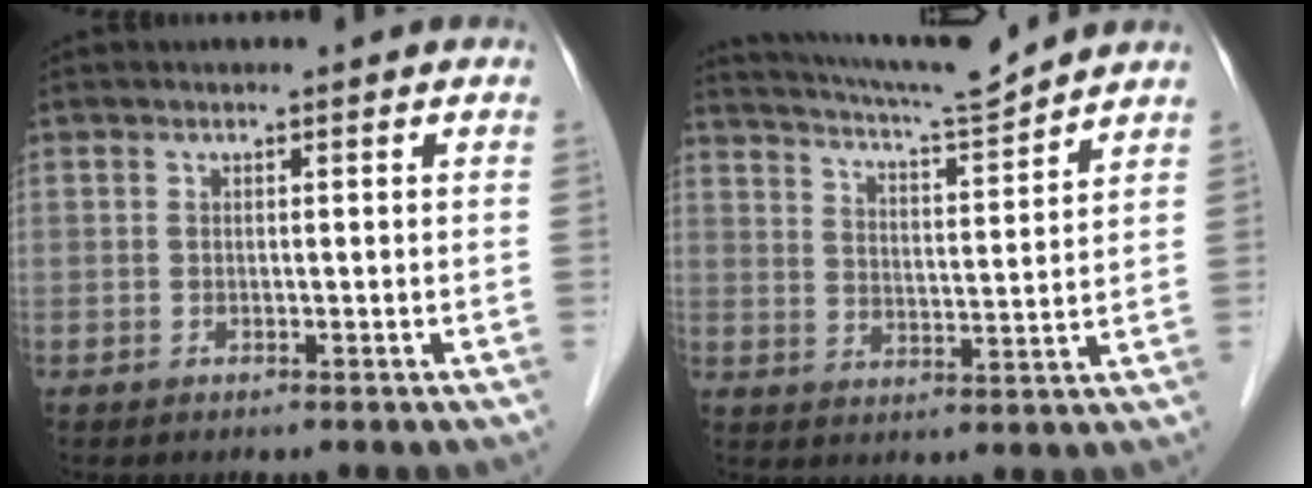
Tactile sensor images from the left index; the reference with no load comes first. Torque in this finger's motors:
{"motor_torque": [0.09, -0.20, 0.19, 0.04]}